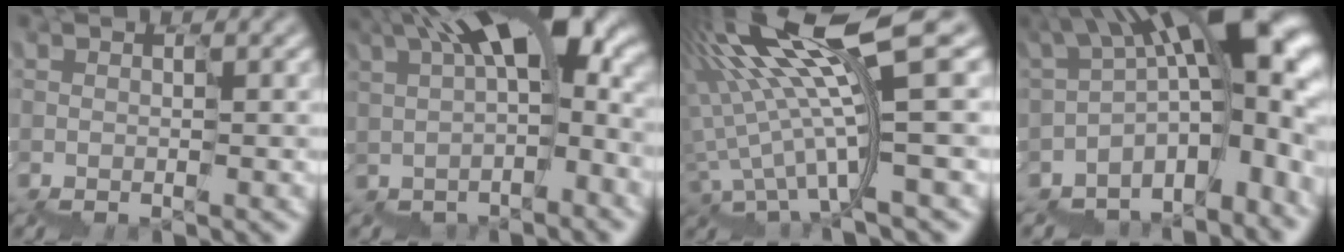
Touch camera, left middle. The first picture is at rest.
{"total": 9.4, "force": [1.5, 3.7, 8.5], "torque": [-0.128, 0.022, 0.038]}
{"total": 10.2, "force": [3.0, 1.8, 9.6], "torque": [-0.184, 0.022, 0.074]}
{"total": 12.9, "force": [-2.2, 5.9, 11.3], "torque": [-0.155, 0.030, -0.024]}